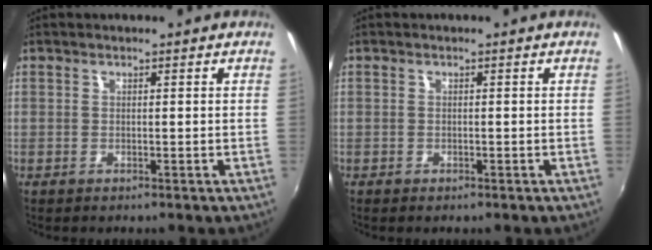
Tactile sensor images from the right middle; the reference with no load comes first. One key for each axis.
{"total": 0.6, "fx": -0.5, "fy": 0.3, "fz": 0.2, "tx": -0.006, "ty": -0.002, "tz": -0.008}